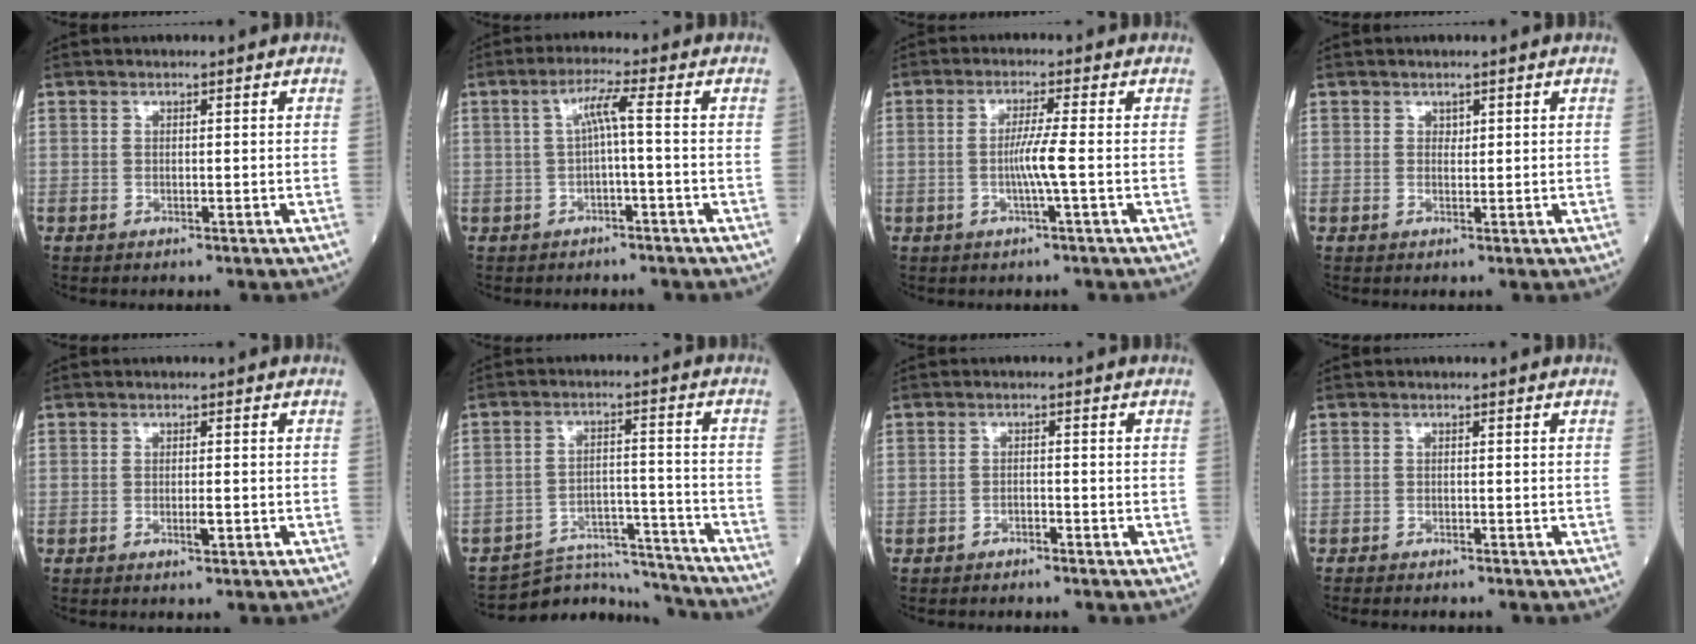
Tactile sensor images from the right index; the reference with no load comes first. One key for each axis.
{"total": 3.8, "fx": 0.0, "fy": -0.4, "fz": 3.8, "tx": -0.074, "ty": 0.015, "tz": 0.004}
{"total": 4.0, "fx": -0.6, "fy": -1.0, "fz": 3.8, "tx": -0.075, "ty": -0.004, "tz": -0.013}
{"total": 0.7, "fx": 0.6, "fy": 0.3, "fz": 0.3, "tx": 0.000, "ty": -0.003, "tz": 0.008}
{"total": 1.7, "fx": -0.5, "fy": 0.4, "fz": 1.5, "tx": -0.026, "ty": -0.002, "tz": -0.007}
{"total": 10.6, "fx": -10.5, "fy": 1.0, "fz": -0.8, "tx": 0.017, "ty": 0.038, "tz": -0.163}
{"total": 0.9, "fx": -0.8, "fy": 0.2, "fz": 0.4, "tx": -0.007, "ty": 0.000, "tz": -0.015}
{"total": 2.5, "fx": -2.2, "fy": 0.4, "fz": 1.0, "tx": -0.018, "ty": -0.005, "tz": -0.029}